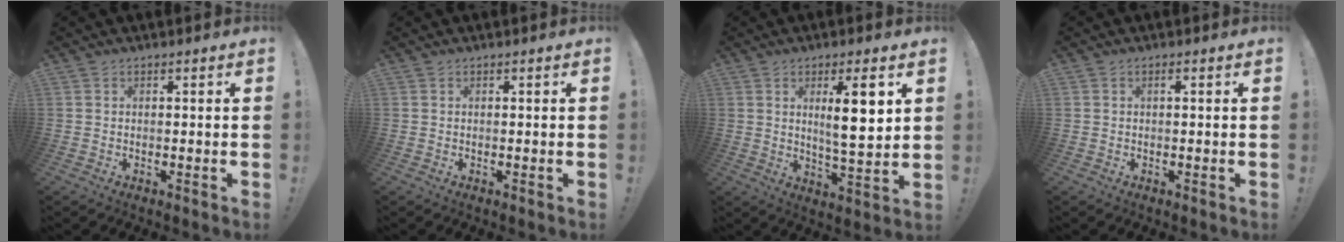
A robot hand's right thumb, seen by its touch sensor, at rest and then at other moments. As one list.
[{"total": 0.0}, {"total": 10.9, "force": [3.3, 2.0, 10.2], "torque": [-0.150, -0.013, 0.045]}, {"total": 0.7, "force": [0.0, 0.0, 0.7], "torque": [-0.012, 0.000, -0.001]}]